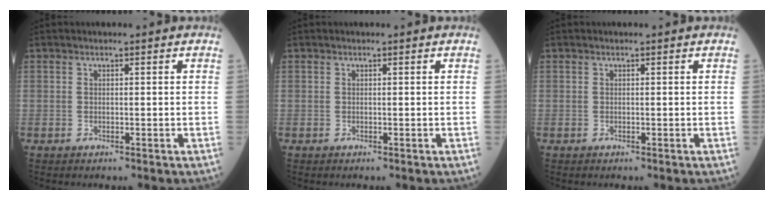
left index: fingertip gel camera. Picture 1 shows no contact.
{"total": 0.0}
{"total": 0.0}